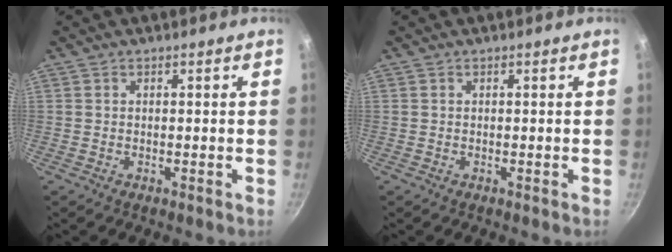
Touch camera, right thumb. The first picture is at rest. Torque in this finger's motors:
{"motor_torque": [0.00, 0.00, 0.00, 0.00, 0.00]}